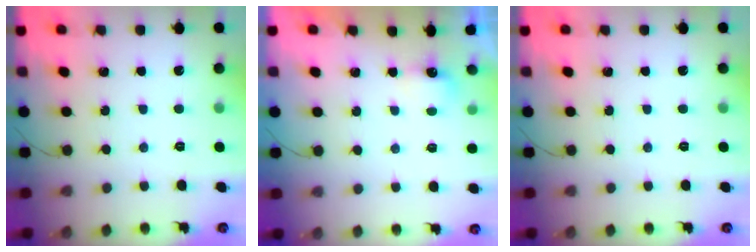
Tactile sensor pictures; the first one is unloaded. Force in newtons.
{"total": 2.5, "press": 2.5, "slide": 0.6}
{"total": 0.0}